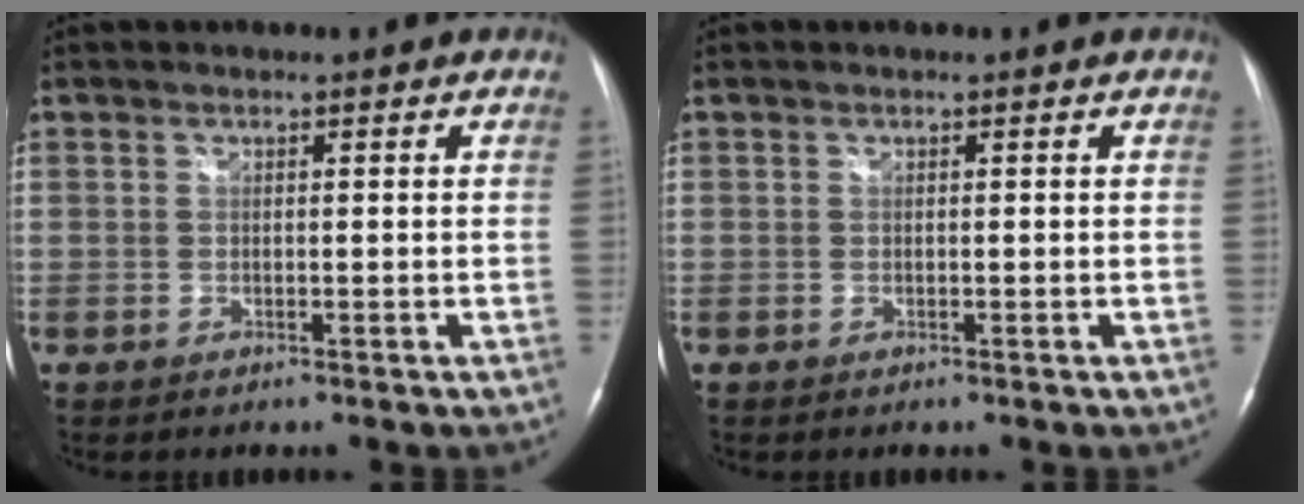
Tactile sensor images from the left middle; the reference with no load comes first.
{"total": 0.0}